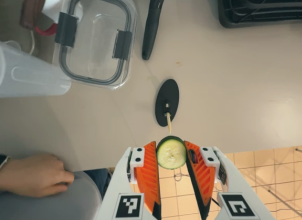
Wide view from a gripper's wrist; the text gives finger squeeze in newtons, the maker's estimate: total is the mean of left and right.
{"total": 5.7, "left": 5.7, "right": 5.8}